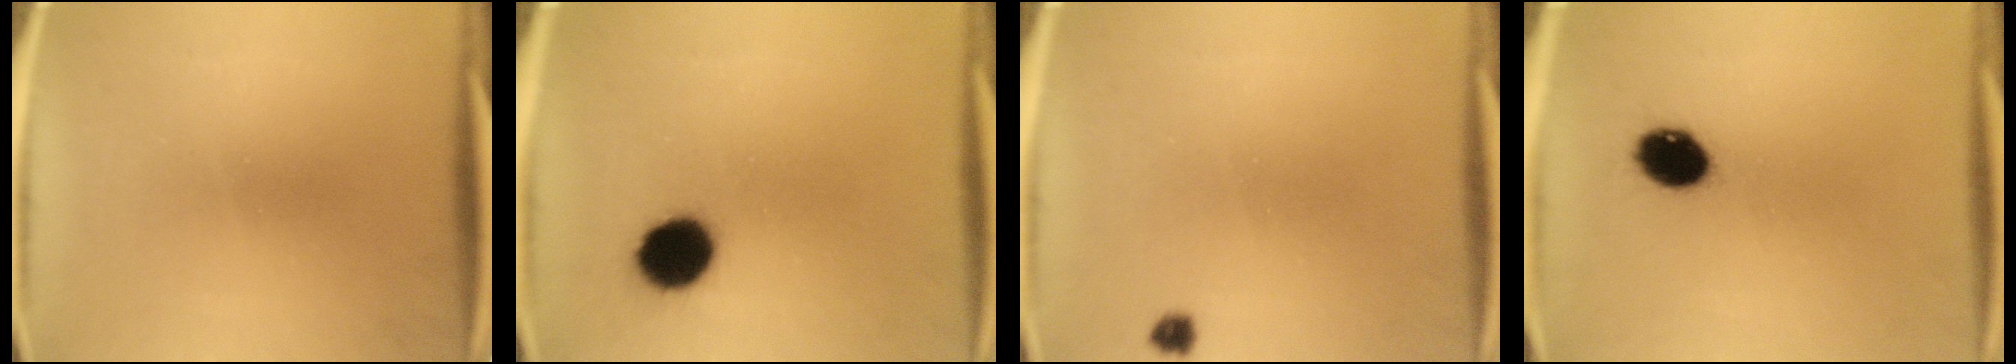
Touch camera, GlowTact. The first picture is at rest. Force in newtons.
{"total": 9.7}
{"total": 1.4}
{"total": 7.8}